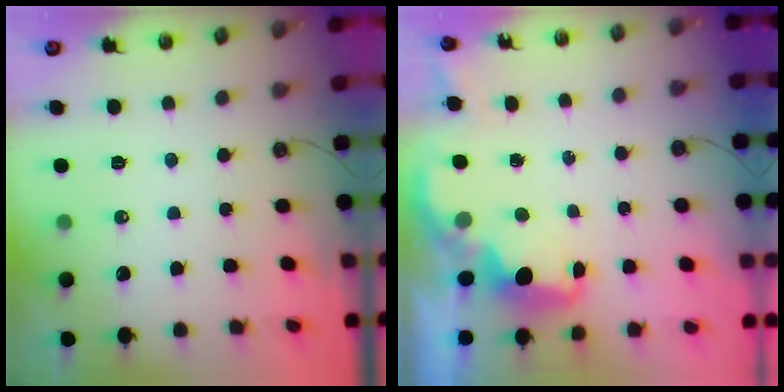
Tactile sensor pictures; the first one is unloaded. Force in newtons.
{"total": 3.0, "press": 2.9, "slide": 0.7}